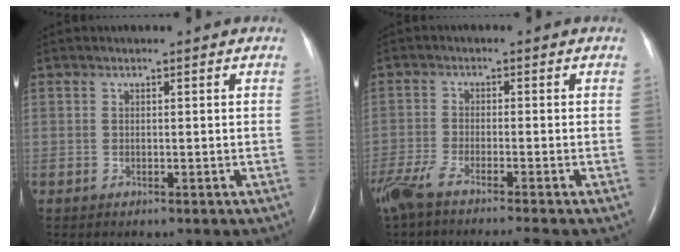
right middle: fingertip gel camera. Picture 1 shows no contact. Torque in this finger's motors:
{"motor_torque": [0.73, -0.69, 0.10, 0.05]}